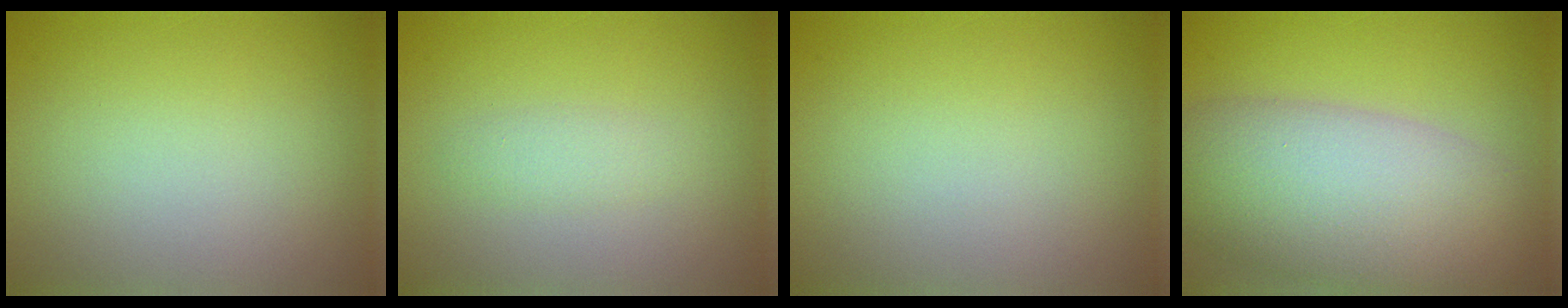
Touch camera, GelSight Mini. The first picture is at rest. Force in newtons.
{"total": 1.3, "press": 1.3, "slide": 0.0}
{"total": 0.0}
{"total": 10.2, "press": 10.2, "slide": 0.5}